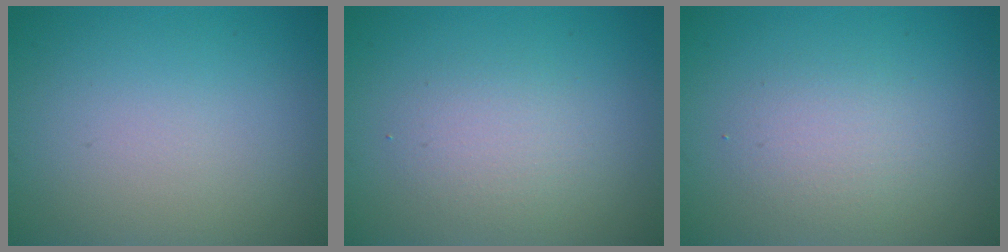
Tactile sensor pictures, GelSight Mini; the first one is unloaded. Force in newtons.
{"total": 2.2, "press": 2.2, "slide": 0.1}
{"total": 2.2, "press": 2.2, "slide": 0.1}